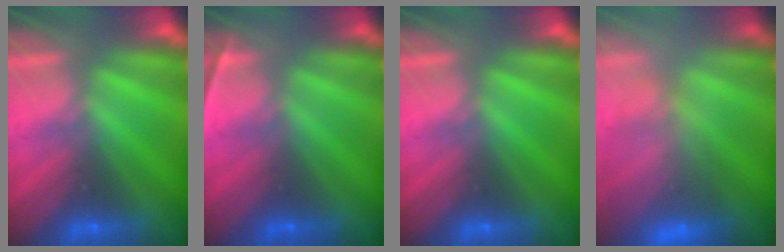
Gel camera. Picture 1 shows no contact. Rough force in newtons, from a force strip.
{"total": 2.3}
{"total": 0.0}
{"total": 8.3}